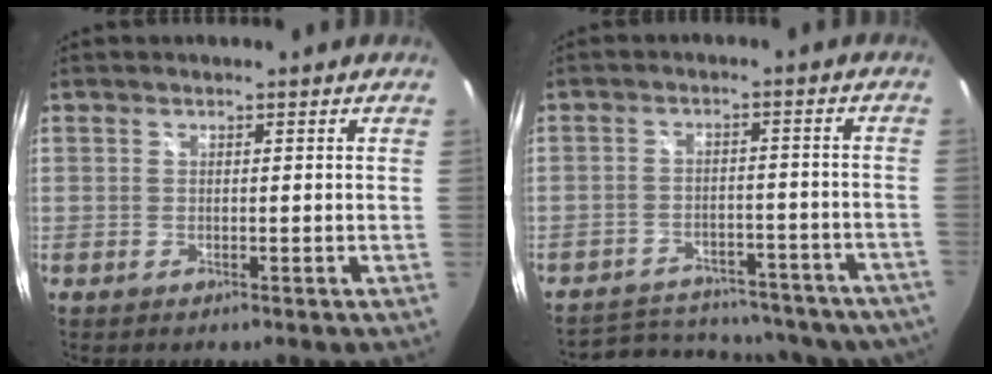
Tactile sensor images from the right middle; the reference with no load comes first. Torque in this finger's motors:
{"motor_torque": [0.26, -1.35, 0.05, 0.00]}